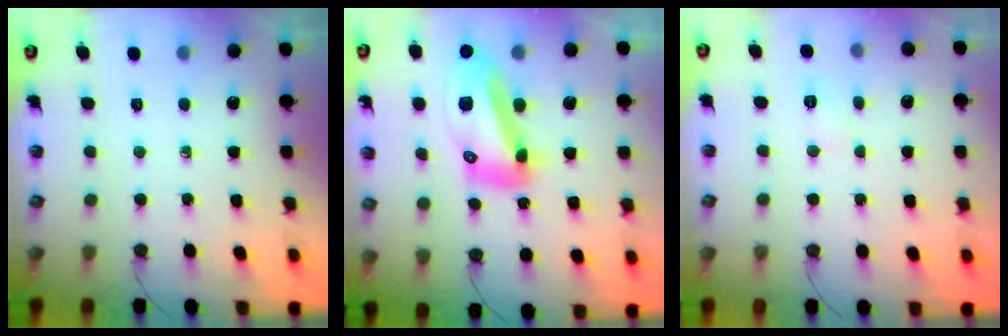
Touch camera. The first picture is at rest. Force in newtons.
{"total": 17.9, "press": 17.8, "slide": 2.1}
{"total": 3.0, "press": 2.9, "slide": 0.7}